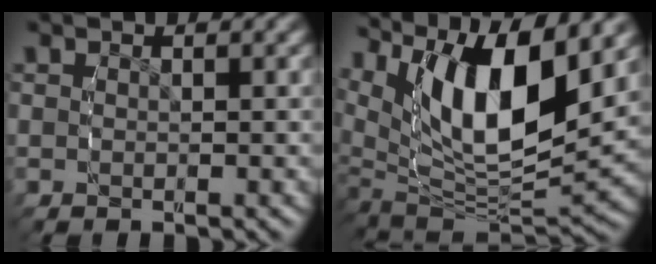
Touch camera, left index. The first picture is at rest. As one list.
[{"total": 15.0, "force": [1.7, 10.1, 10.9], "torque": [-0.222, -0.034, 0.036]}]